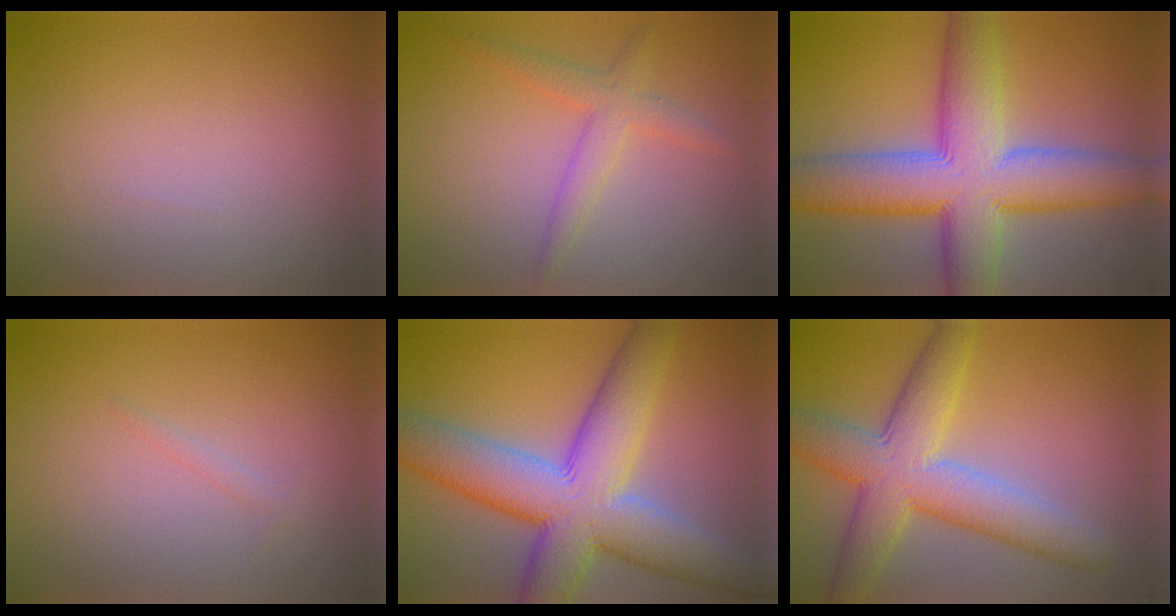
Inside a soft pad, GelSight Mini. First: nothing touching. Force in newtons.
{"total": 2.6, "press": 2.6, "slide": 0.1}
{"total": 11.6, "press": 11.6, "slide": 0.7}
{"total": 0.6, "press": 0.6, "slide": 0.1}
{"total": 12.2, "press": 12.2, "slide": 0.8}
{"total": 7.9, "press": 7.9, "slide": 0.3}